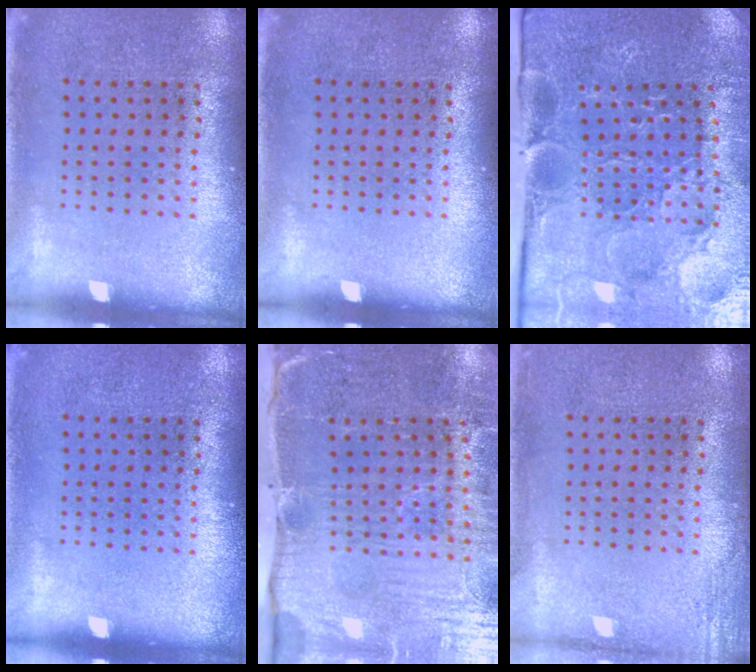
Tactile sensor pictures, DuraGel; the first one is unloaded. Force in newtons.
{"total": 0.0}
{"total": 3.9, "press": 3.8, "slide": 1.1}
{"total": 0.0}
{"total": 5.4, "press": 4.4, "slide": 3.1}
{"total": 1.8, "press": 1.8, "slide": 0.2}